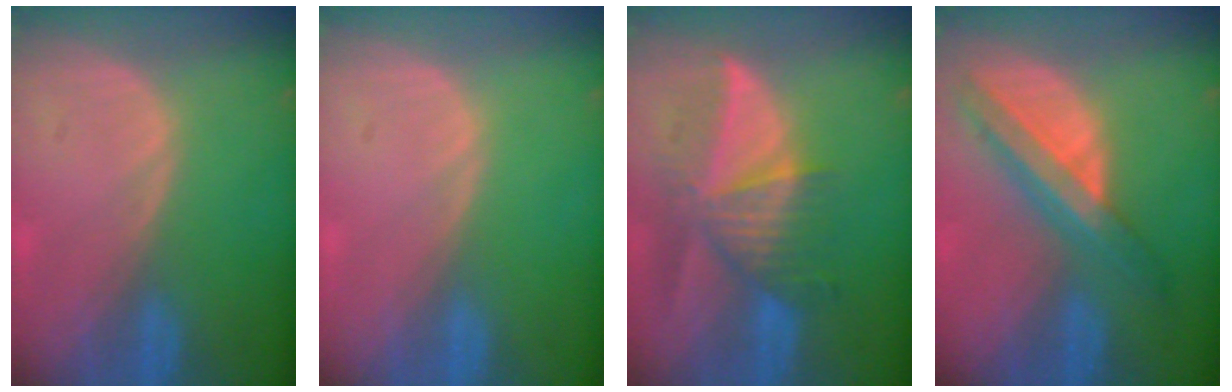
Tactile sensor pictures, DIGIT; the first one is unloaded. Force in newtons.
{"total": 0.0}
{"total": 9.1, "press": 8.3, "slide": 3.8}
{"total": 8.3, "press": 7.0, "slide": 4.4}